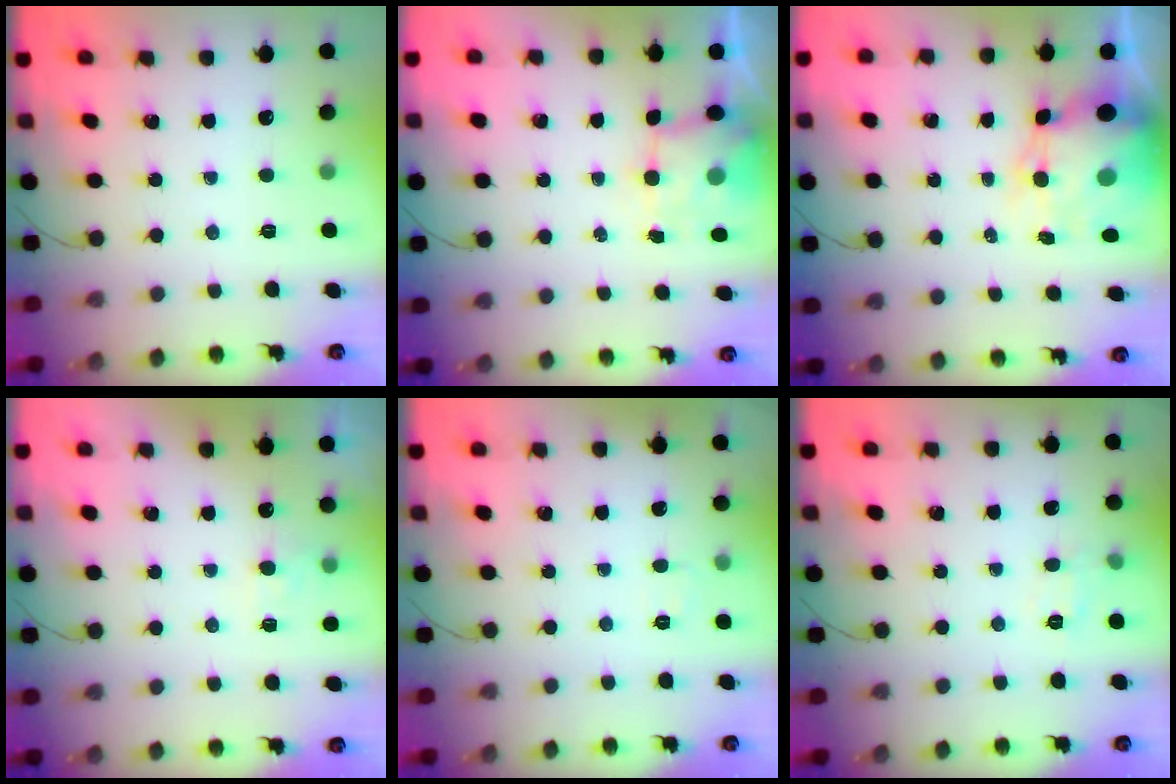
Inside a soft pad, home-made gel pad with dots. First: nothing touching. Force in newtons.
{"total": 3.1, "press": 3.0, "slide": 0.7}
{"total": 10.4, "press": 9.9, "slide": 2.9}
{"total": 2.5, "press": 2.1, "slide": 1.5}
{"total": 2.0, "press": 1.7, "slide": 1.1}
{"total": 6.6, "press": 6.4, "slide": 1.7}